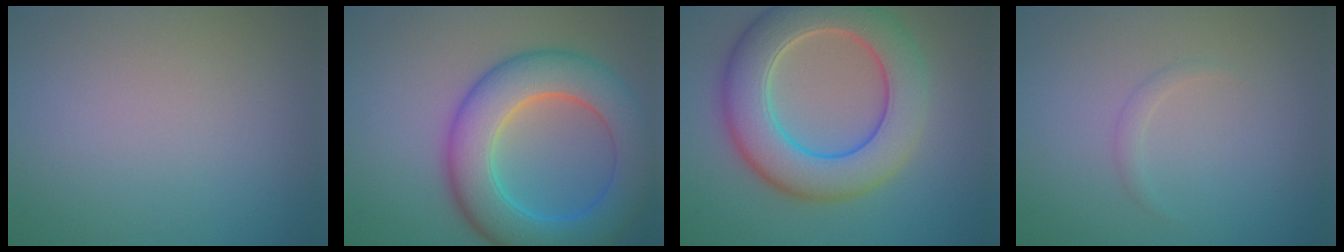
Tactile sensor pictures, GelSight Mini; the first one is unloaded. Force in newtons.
{"total": 9.5, "press": 9.5, "slide": 0.2}
{"total": 9.4, "press": 9.4, "slide": 0.5}
{"total": 0.7, "press": 0.7, "slide": 0.0}